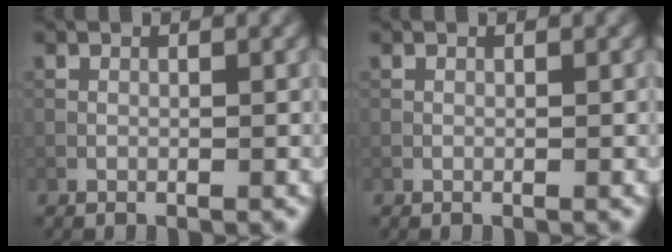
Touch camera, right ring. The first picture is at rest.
{"total": 0.0}